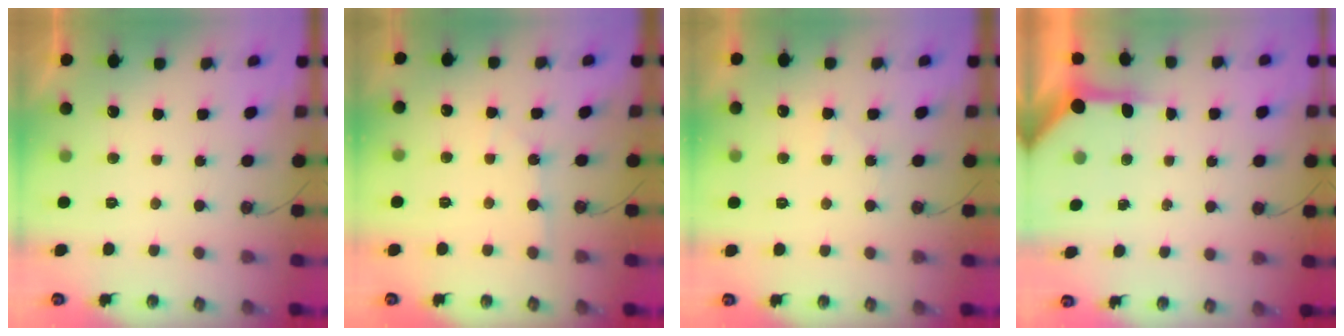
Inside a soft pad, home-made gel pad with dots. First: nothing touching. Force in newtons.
{"total": 2.1, "press": 2.1, "slide": 0.3}
{"total": 3.7, "press": 3.7, "slide": 0.6}
{"total": 7.1, "press": 7.1, "slide": 0.4}